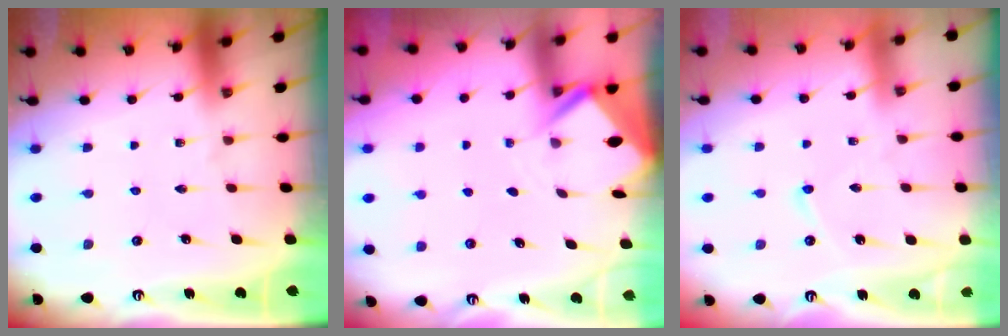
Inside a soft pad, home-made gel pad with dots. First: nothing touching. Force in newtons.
{"total": 3.0, "press": 2.9, "slide": 0.3}
{"total": 3.5, "press": 3.5, "slide": 0.2}